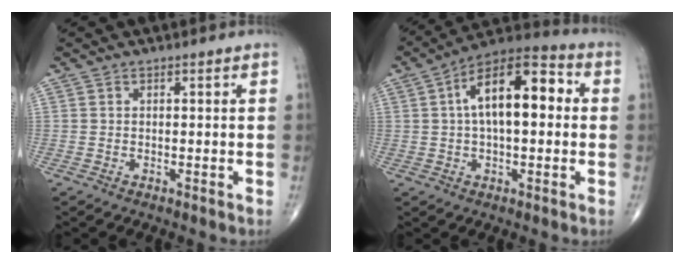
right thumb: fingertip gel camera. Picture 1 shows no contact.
{"total": 15.4, "force": [2.3, 7.2, 13.5], "torque": [-0.206, 0.036, 0.026]}